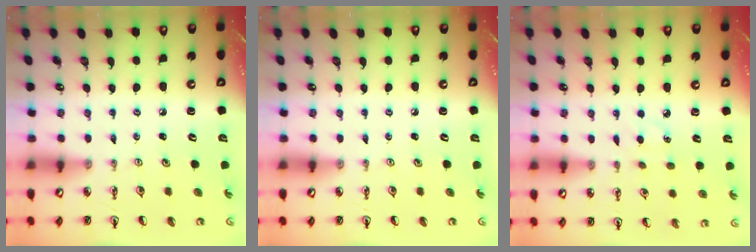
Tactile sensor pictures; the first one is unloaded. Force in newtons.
{"total": 0.0}
{"total": 3.6, "press": 3.6, "slide": 0.4}